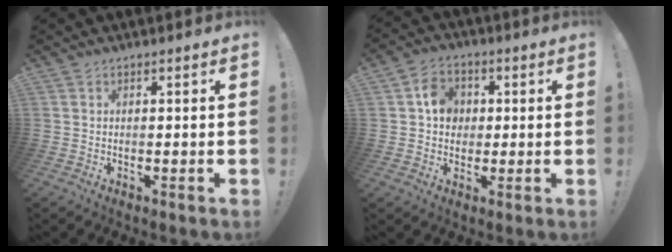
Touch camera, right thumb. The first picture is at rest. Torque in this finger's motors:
{"motor_torque": [0.07, 0.10, 0.15, 0.23, 0.01]}